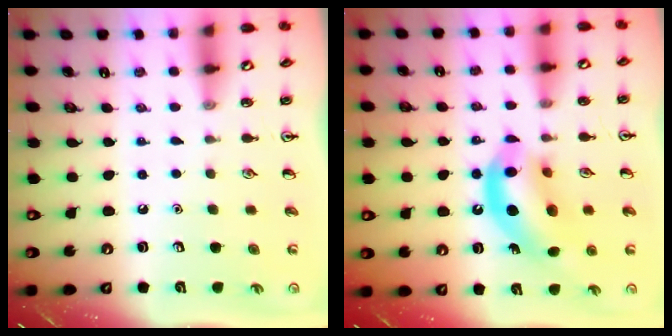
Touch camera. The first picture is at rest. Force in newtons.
{"total": 13.6, "press": 13.0, "slide": 4.3}